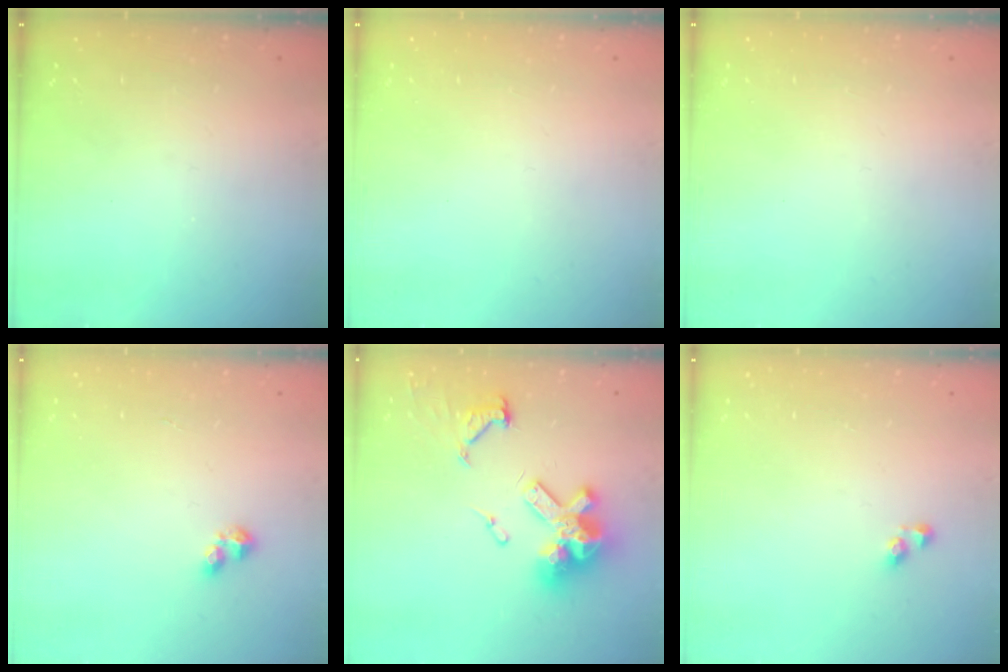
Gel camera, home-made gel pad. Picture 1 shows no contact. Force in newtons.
{"total": 0.0}
{"total": 0.0}
{"total": 2.7, "press": 2.7, "slide": 0.5}
{"total": 15.4, "press": 15.3, "slide": 1.5}
{"total": 3.6, "press": 3.6, "slide": 0.3}